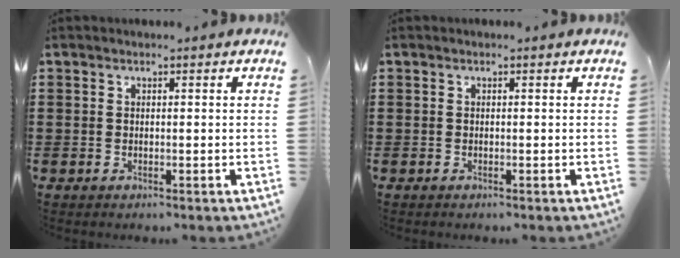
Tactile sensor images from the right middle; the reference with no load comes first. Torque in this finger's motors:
{"motor_torque": [0.35, -0.35, 0.09, 0.02]}